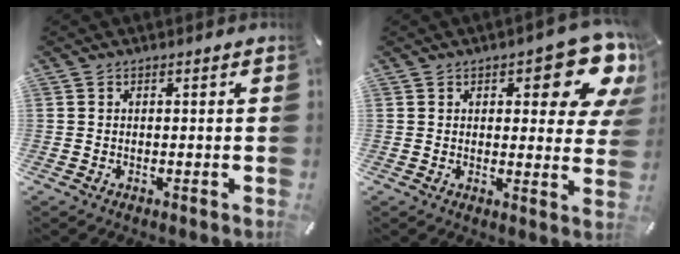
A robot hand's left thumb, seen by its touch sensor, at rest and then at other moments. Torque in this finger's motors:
{"motor_torque": [2.09, 1.91, 1.17, -1.11, 0.08]}